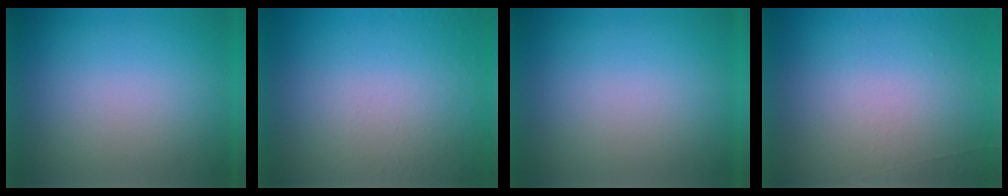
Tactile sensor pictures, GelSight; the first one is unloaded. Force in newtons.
{"total": 4.7}
{"total": 0.0}
{"total": 6.9}